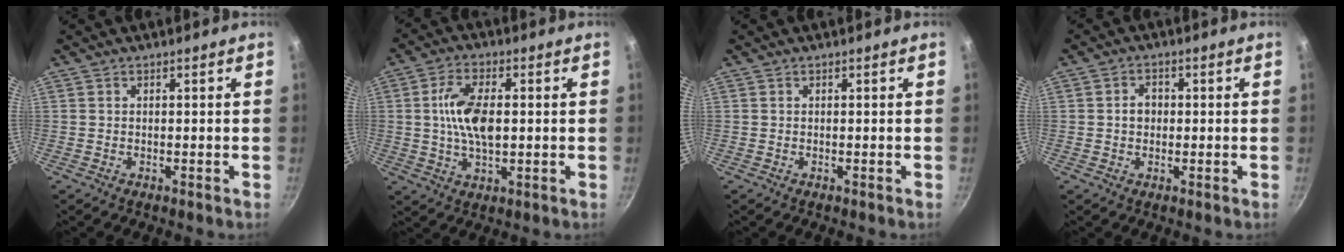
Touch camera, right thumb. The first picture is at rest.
{"total": 9.9, "force": [0.8, 4.9, 8.5], "torque": [-0.156, 0.009, 0.012]}
{"total": 0.0}
{"total": 3.1, "force": [0.1, 2.6, 1.8], "torque": [-0.011, 0.010, -0.001]}